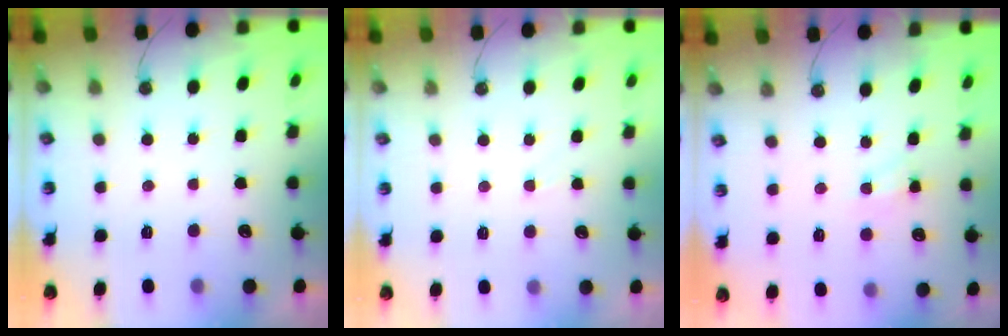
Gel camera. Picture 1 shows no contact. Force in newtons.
{"total": 1.9, "press": 1.9, "slide": 0.3}
{"total": 3.1, "press": 3.1, "slide": 0.5}